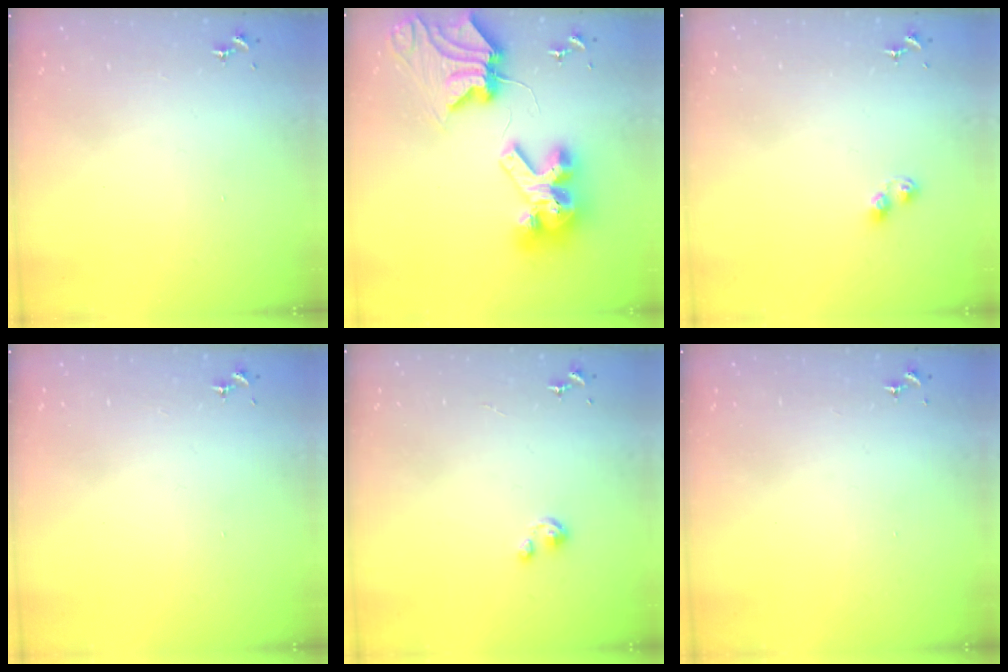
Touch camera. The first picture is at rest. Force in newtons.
{"total": 17.8, "press": 17.7, "slide": 1.9}
{"total": 4.1, "press": 4.1, "slide": 0.4}
{"total": 0.0}
{"total": 2.3, "press": 2.3, "slide": 0.3}
{"total": 0.0}